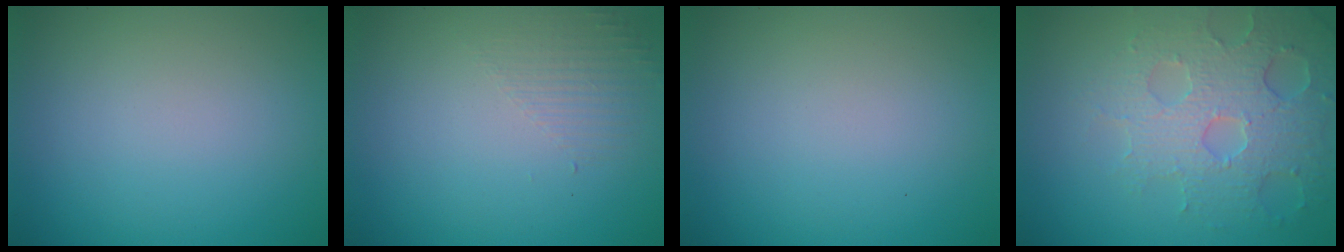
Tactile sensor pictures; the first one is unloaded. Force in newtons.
{"total": 1.4, "press": 0.2, "slide": 1.4}
{"total": 0.0}
{"total": 5.3, "press": 4.7, "slide": 2.5}